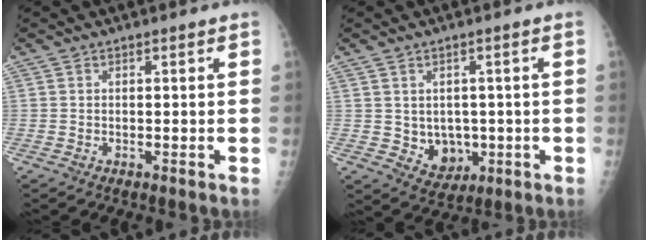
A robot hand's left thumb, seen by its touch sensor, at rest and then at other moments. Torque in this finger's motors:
{"motor_torque": [-0.01, 0.03, 0.16, -0.12, 0.01]}